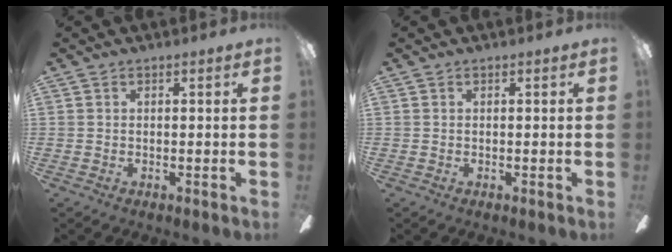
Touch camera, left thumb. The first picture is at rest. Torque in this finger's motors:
{"motor_torque": [-0.01, 0.01, 0.00, 0.03, 0.00]}